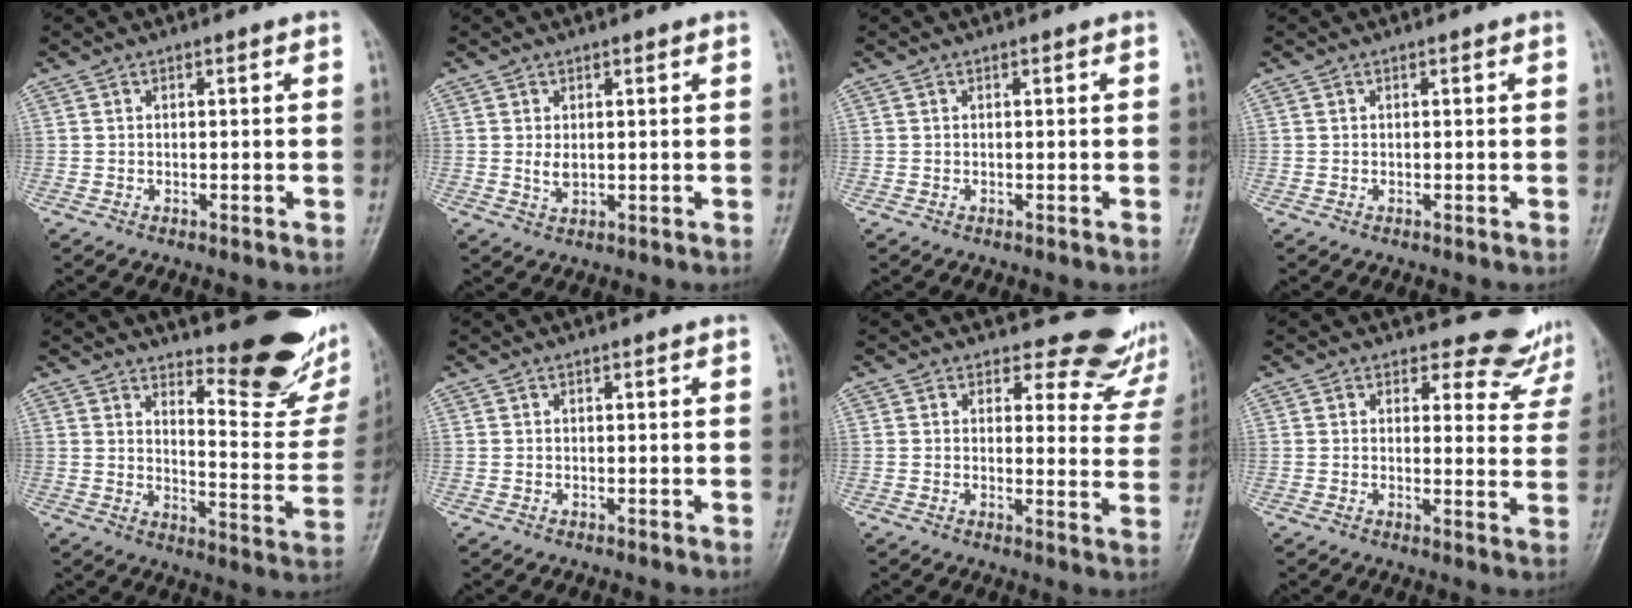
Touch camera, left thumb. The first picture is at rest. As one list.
[{"total": 2.6, "force": [0.9, 1.6, 1.9], "torque": [-0.028, -0.009, 0.018]}, {"total": 0.0}, {"total": 0.0}, {"total": 17.9, "force": [13.8, 5.2, 10.2], "torque": [-0.090, -0.129, 0.179]}, {"total": 0.0}, {"total": 11.8, "force": [10.7, 4.8, 1.1], "torque": [0.038, -0.091, 0.096]}, {"total": 8.9, "force": [8.2, 3.3, 0.1], "torque": [0.041, -0.070, 0.072]}]